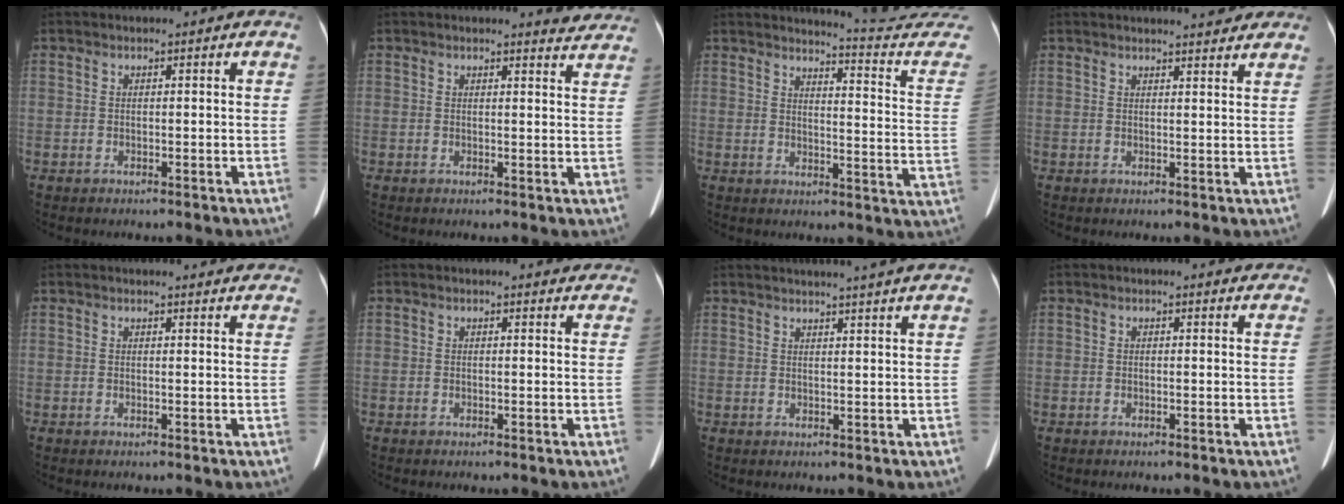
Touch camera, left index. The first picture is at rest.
{"total": 3.8, "force": [3.7, 0.7, 0.4], "torque": [0.000, -0.017, 0.022]}
{"total": 15.6, "force": [15.4, -2.0, 1.2], "torque": [-0.014, -0.145, 0.157]}
{"total": 6.3, "force": [5.8, 0.9, 2.3], "torque": [-0.029, 0.004, 0.060]}
{"total": 6.0, "force": [5.8, 0.7, 1.6], "torque": [-0.013, 0.003, 0.048]}
{"total": 2.9, "force": [2.8, 0.6, 0.6], "torque": [-0.007, -0.004, 0.018]}
{"total": 10.5, "force": [9.5, -1.1, 4.4], "torque": [-0.060, 0.004, 0.103]}
{"total": 1.9, "force": [1.8, 0.5, 0.3], "torque": [-0.008, -0.002, 0.009]}